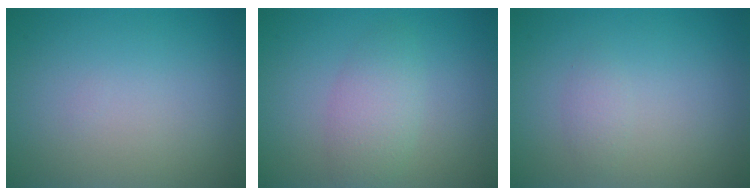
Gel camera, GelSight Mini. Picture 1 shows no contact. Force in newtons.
{"total": 2.8, "press": 2.8, "slide": 0.2}
{"total": 0.9, "press": 0.9, "slide": 0.0}